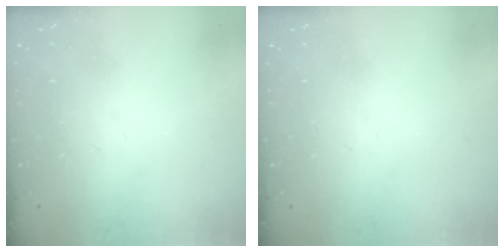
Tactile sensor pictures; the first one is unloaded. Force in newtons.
{"total": 0.0}